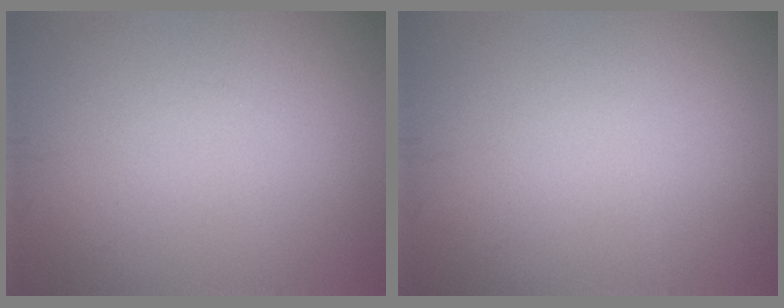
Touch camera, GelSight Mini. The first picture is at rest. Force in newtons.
{"total": 0.0}